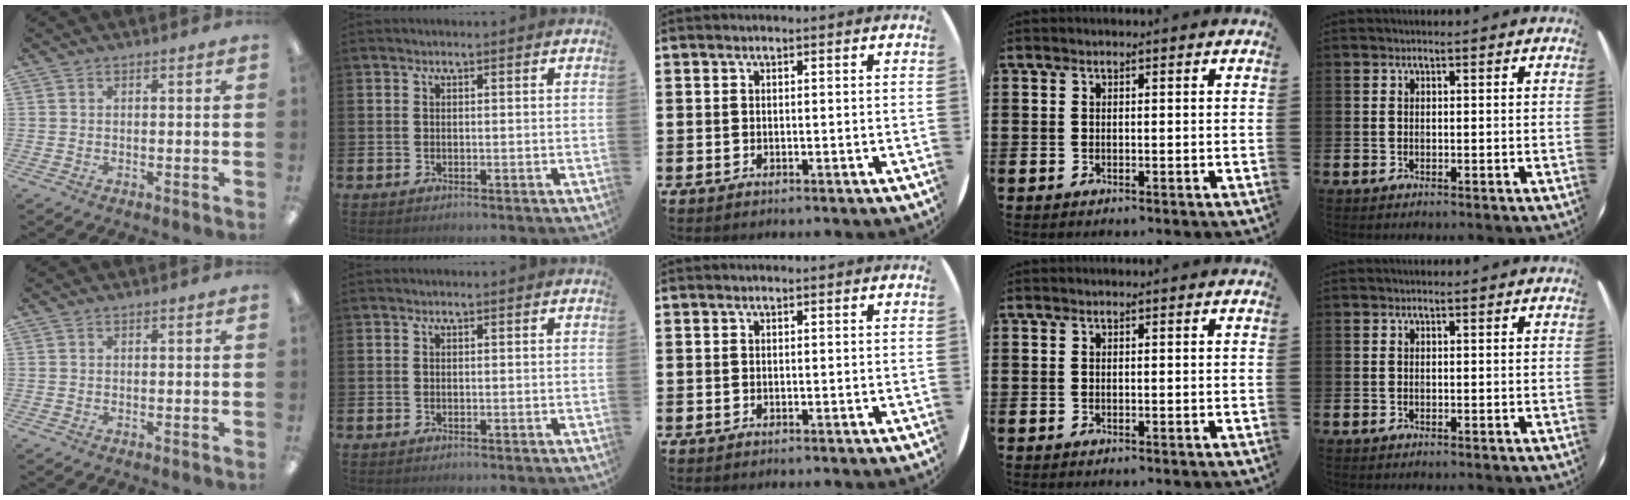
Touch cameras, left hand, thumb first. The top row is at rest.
{}